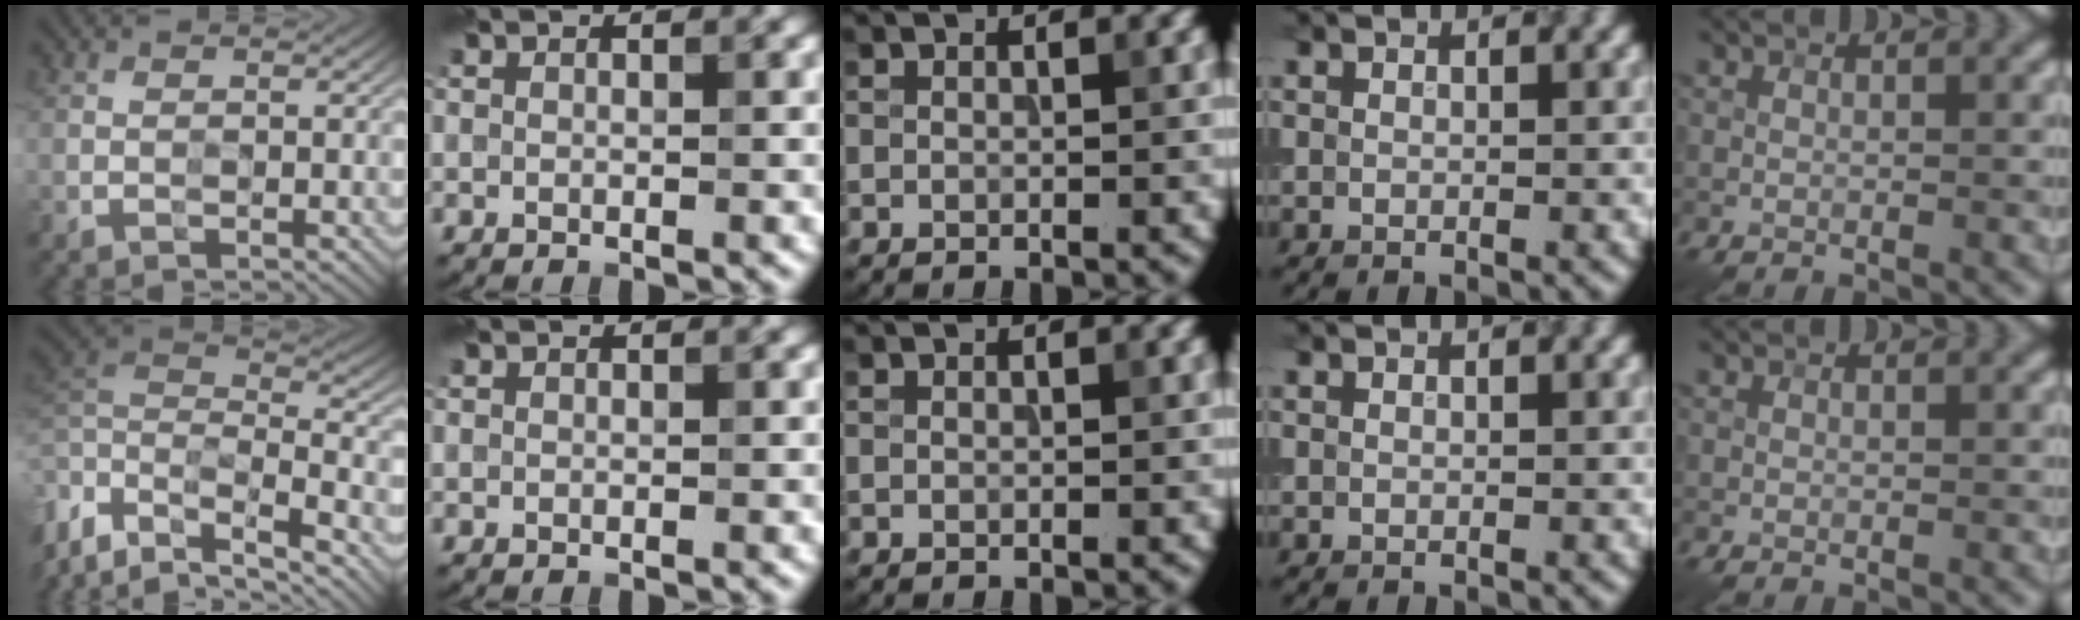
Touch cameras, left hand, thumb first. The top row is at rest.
{"thumb": {"total": 10.7, "force": [-4.0, 5.3, 8.4], "torque": [-0.206, 0.003, -0.083]}}